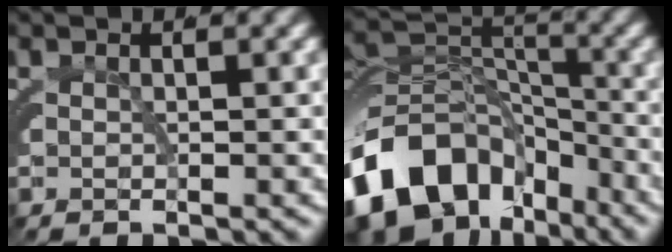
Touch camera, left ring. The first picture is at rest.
{"total": 11.8, "force": [-5.5, 8.2, 6.5], "torque": [-0.105, -0.030, -0.087]}